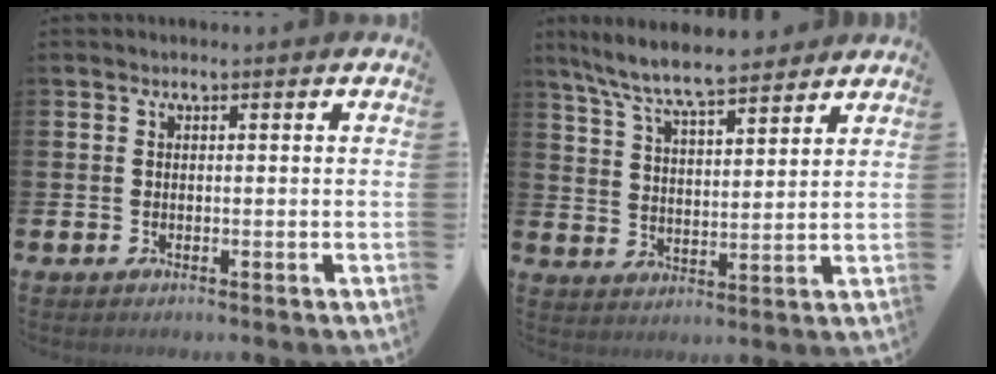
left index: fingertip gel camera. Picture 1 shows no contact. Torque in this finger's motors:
{"motor_torque": [0.62, -0.72, 0.73, 0.21]}